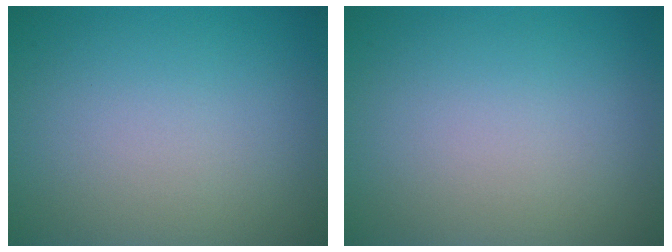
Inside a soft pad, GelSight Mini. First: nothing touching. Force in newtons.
{"total": 0.0}